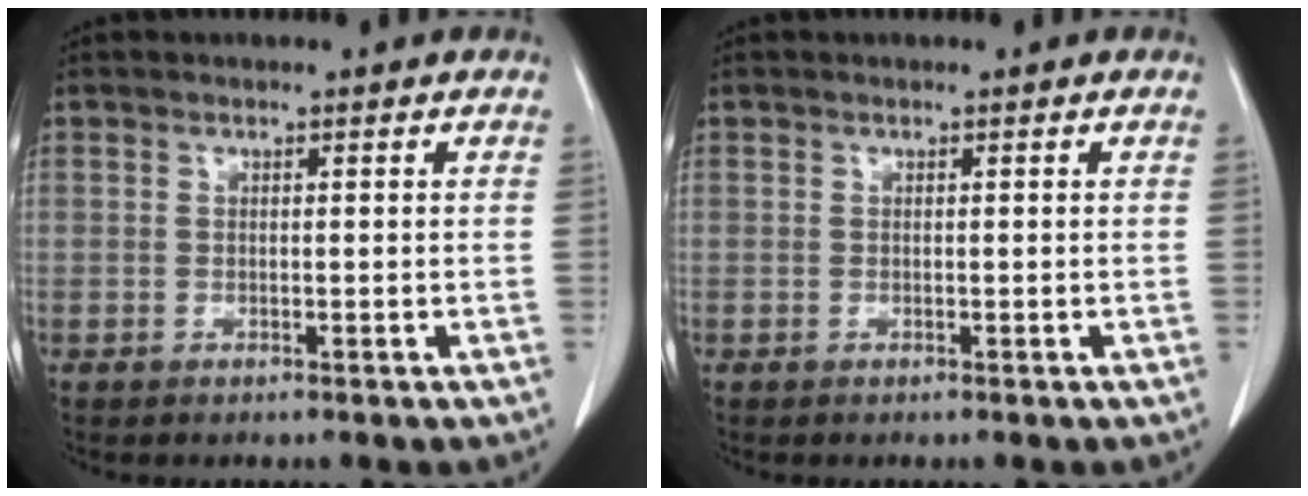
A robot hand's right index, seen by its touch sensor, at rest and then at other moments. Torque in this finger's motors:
{"motor_torque": [0.00, 0.00, 0.06, 0.00]}